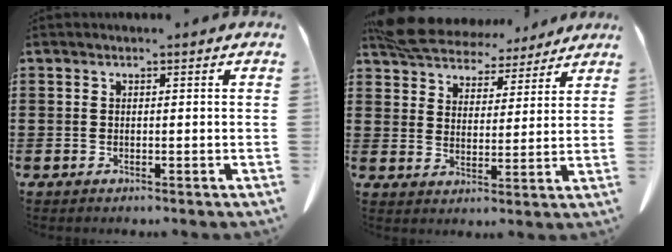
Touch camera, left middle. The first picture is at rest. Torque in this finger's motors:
{"motor_torque": [0.14, -0.02, 0.30, 0.14]}